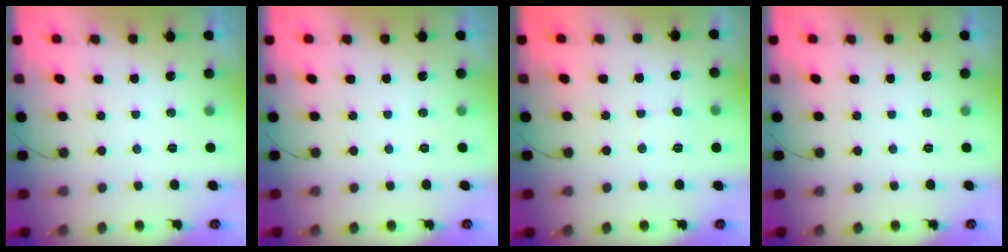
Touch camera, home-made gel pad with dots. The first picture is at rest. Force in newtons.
{"total": 0.0}
{"total": 2.9, "press": 2.9, "slide": 0.3}
{"total": 0.0}